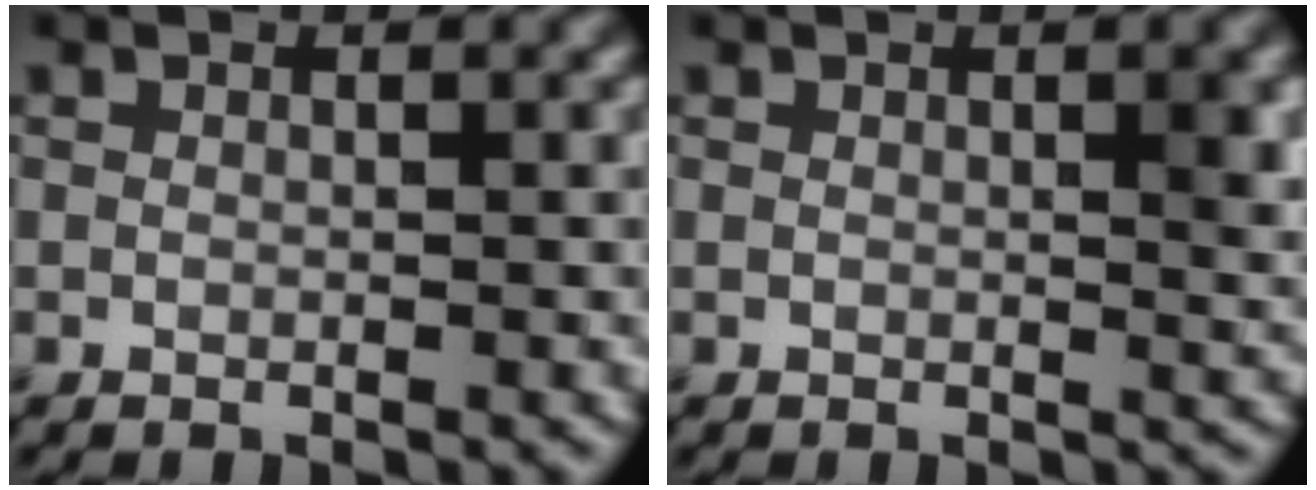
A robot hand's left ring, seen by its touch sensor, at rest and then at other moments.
{"total": 2.3, "force": [0.6, 0.6, 2.2], "torque": [-0.024, -0.001, 0.008]}